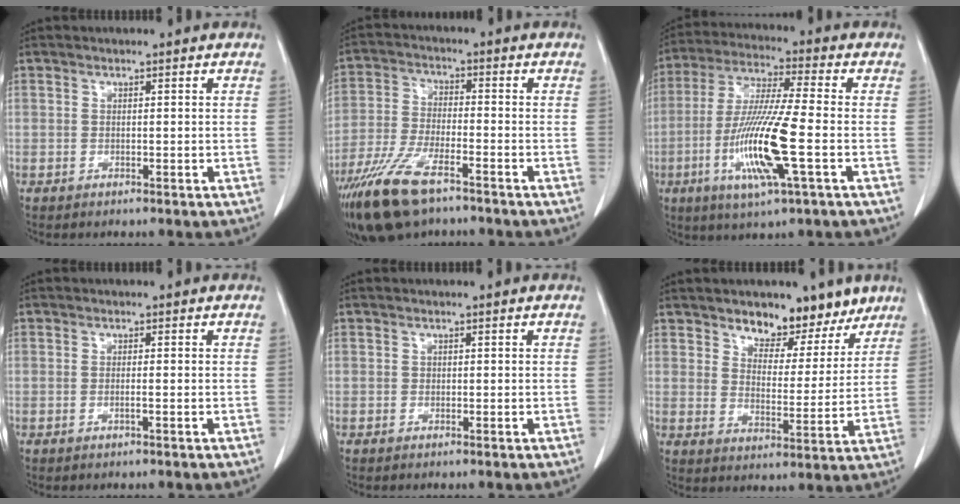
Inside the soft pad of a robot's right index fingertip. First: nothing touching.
{"total": 11.5, "force": [-7.9, 3.3, 7.7], "torque": [-0.157, -0.020, -0.145]}
{"total": 14.6, "force": [-3.9, 0.6, 14.0], "torque": [-0.286, -0.018, -0.076]}
{"total": 0.8, "force": [-0.3, -0.1, 0.7], "torque": [-0.012, 0.000, -0.005]}
{"total": 0.0}
{"total": 9.1, "force": [7.1, 4.5, 3.7], "torque": [-0.033, -0.005, 0.108]}